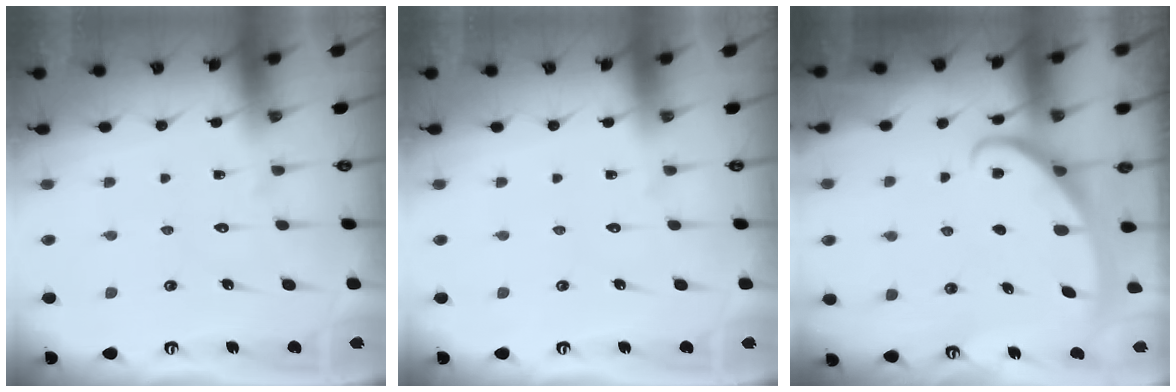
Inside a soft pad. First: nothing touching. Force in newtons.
{"total": 0.0}
{"total": 2.8, "press": 2.8, "slide": 0.4}